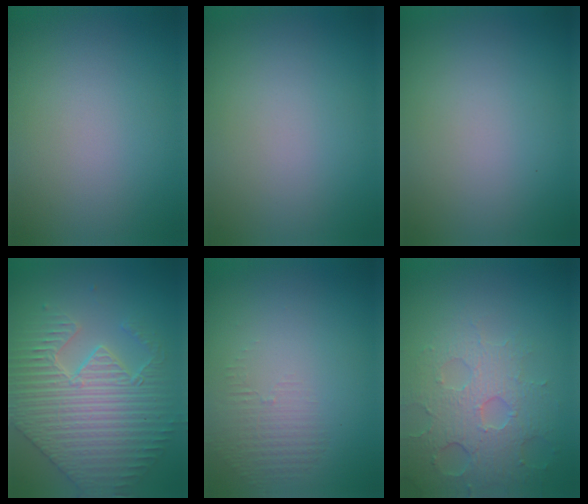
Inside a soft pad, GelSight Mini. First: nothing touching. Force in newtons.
{"total": 0.0}
{"total": 0.0}
{"total": 5.6, "press": 5.2, "slide": 2.2}
{"total": 1.4, "press": 0.1, "slide": 1.4}
{"total": 4.6, "press": 4.3, "slide": 1.6}